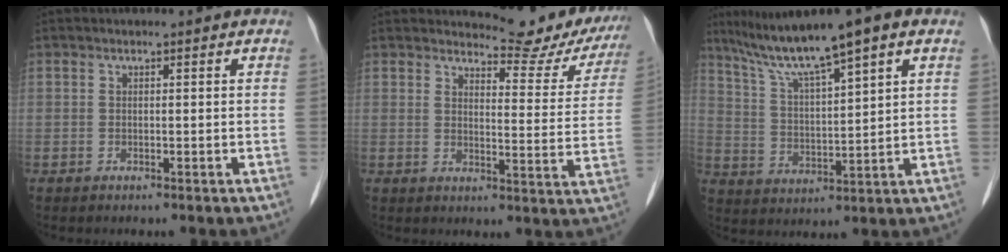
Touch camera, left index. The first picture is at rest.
{"total": 10.9, "force": [10.5, 2.7, 1.7], "torque": [-0.008, -0.029, 0.110]}
{"total": 12.1, "force": [8.7, 0.3, 8.5], "torque": [-0.155, 0.022, 0.155]}